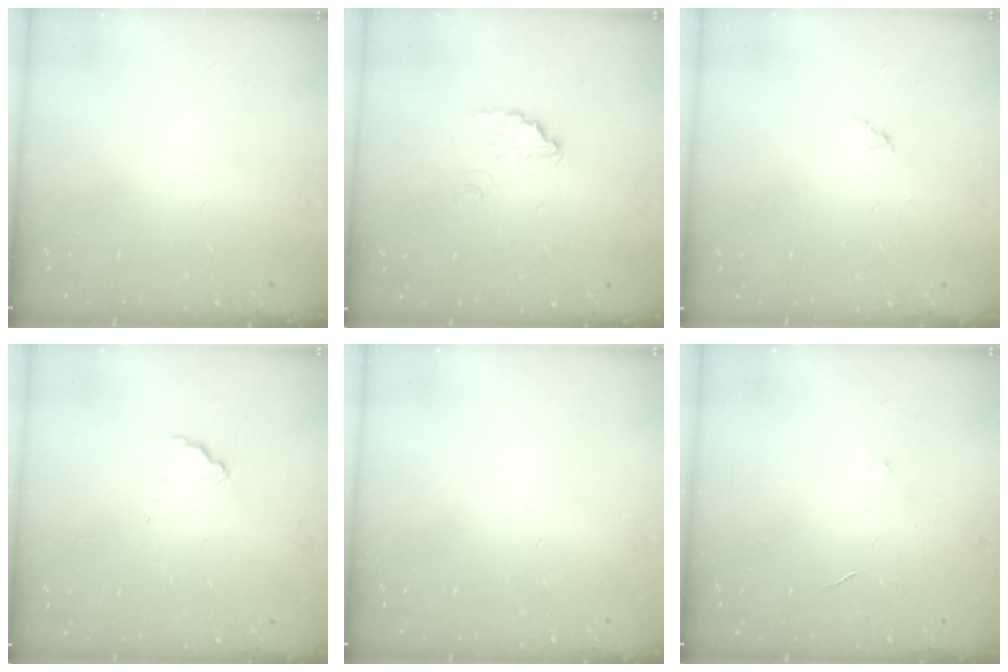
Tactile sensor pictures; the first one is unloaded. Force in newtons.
{"total": 3.4, "press": 3.4, "slide": 0.2}
{"total": 2.7, "press": 2.7, "slide": 0.1}
{"total": 2.9, "press": 2.9, "slide": 0.4}
{"total": 2.3, "press": 2.3, "slide": 0.1}
{"total": 2.9, "press": 2.9, "slide": 0.2}